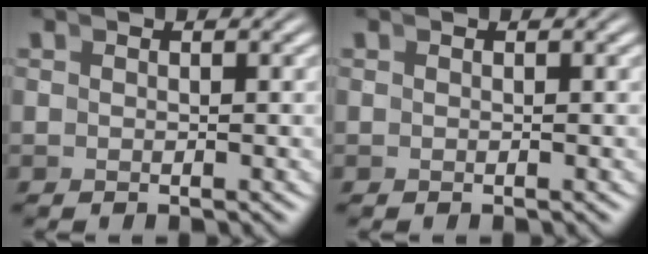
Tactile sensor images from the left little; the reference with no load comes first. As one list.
[{"total": 0.0}]